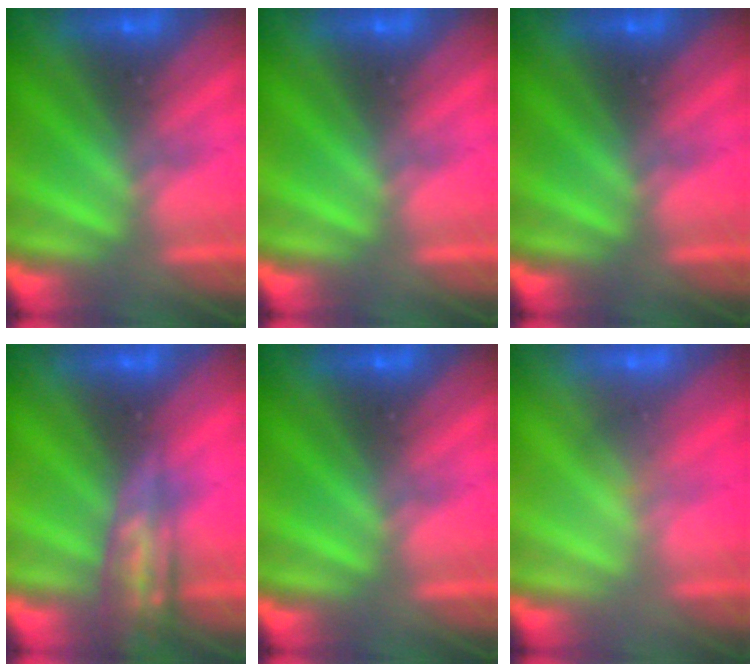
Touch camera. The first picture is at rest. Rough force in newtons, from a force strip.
{"total": 0.0}
{"total": 0.0}
{"total": 2.5}
{"total": 0.0}
{"total": 2.8}